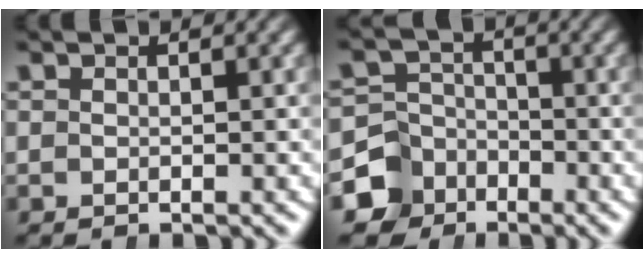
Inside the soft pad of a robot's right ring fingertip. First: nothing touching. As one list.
[{"total": 7.5, "force": [-3.9, 6.1, 2.0], "torque": [-0.020, -0.032, -0.061]}]